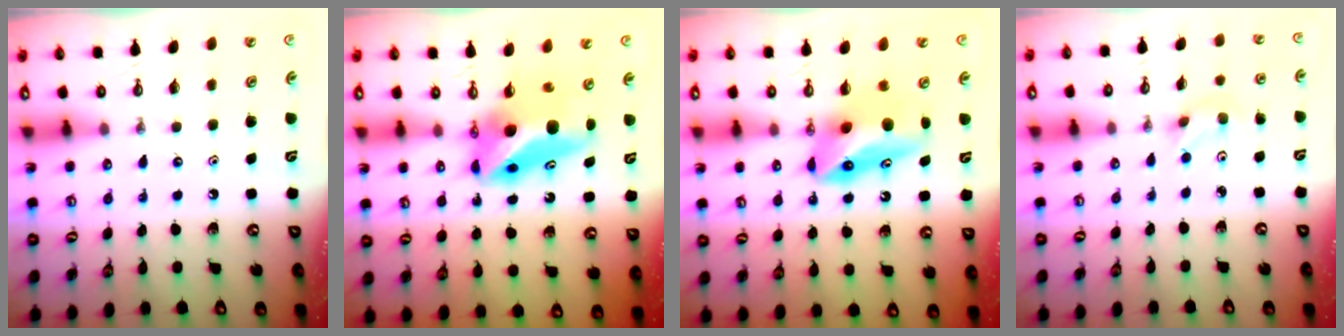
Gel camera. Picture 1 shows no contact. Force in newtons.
{"total": 9.1, "press": 8.9, "slide": 1.6}
{"total": 9.4, "press": 8.7, "slide": 3.6}
{"total": 2.9, "press": 2.8, "slide": 0.6}